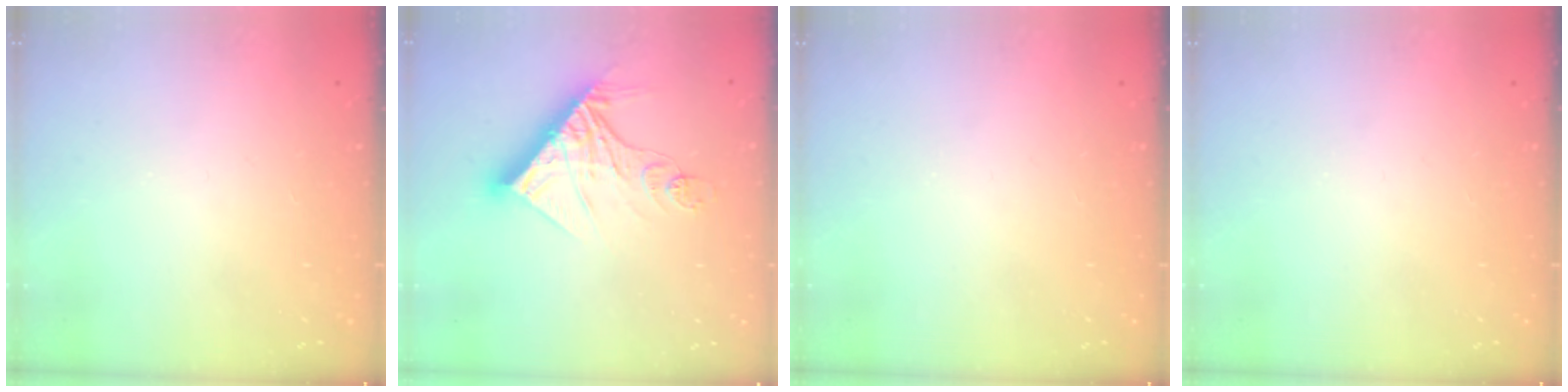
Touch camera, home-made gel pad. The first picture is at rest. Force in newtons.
{"total": 13.9, "press": 13.9, "slide": 0.7}
{"total": 0.0}
{"total": 0.0}